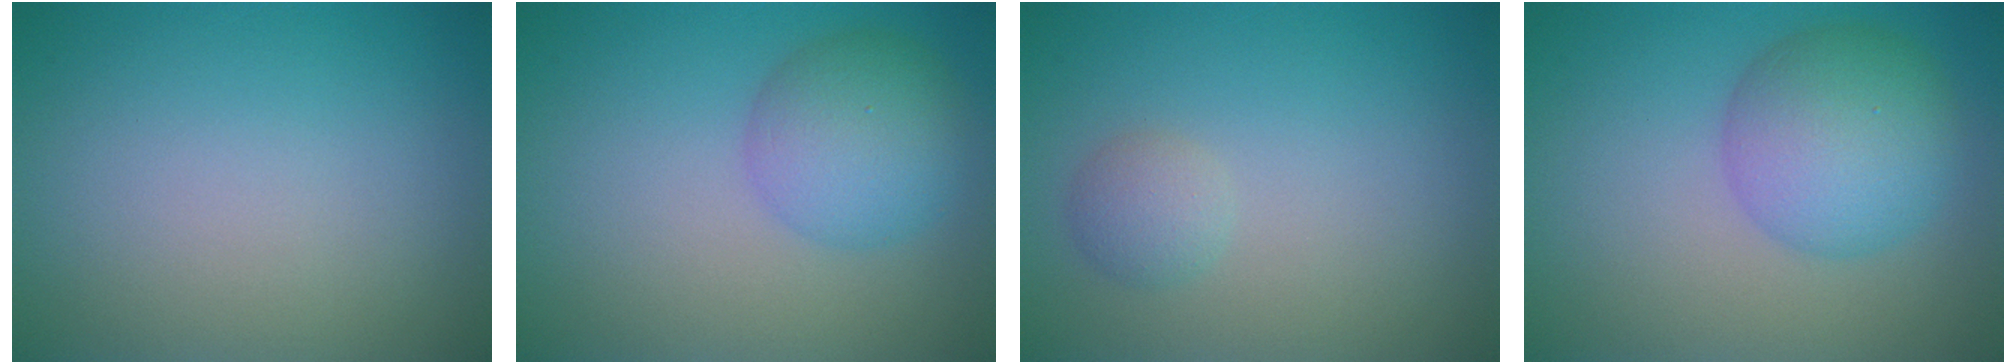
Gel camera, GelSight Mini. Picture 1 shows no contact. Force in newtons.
{"total": 4.7, "press": 4.7, "slide": 0.0}
{"total": 1.5, "press": 1.5, "slide": 0.0}
{"total": 5.9, "press": 5.9, "slide": 0.1}